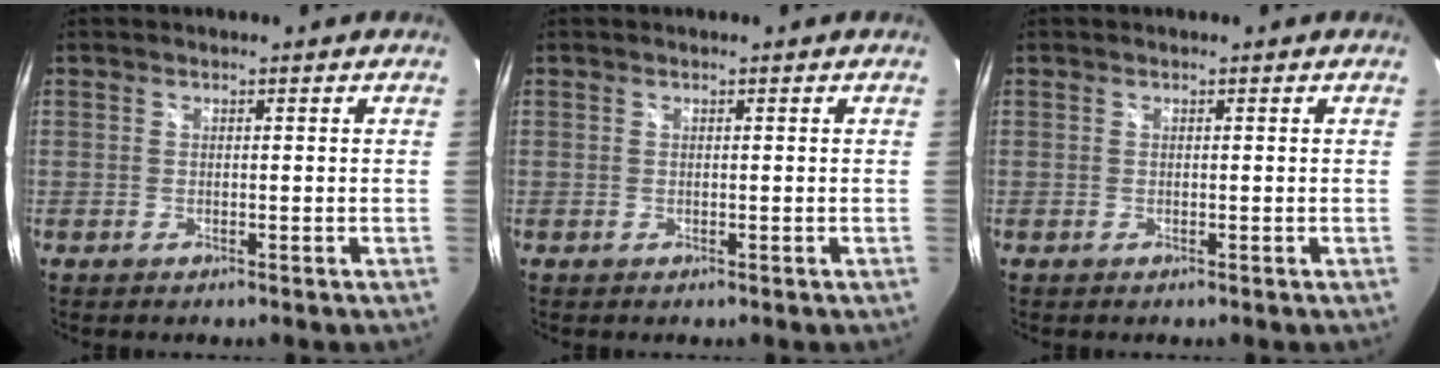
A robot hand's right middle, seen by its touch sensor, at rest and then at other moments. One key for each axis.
{"total": 0.0}
{"total": 0.0}